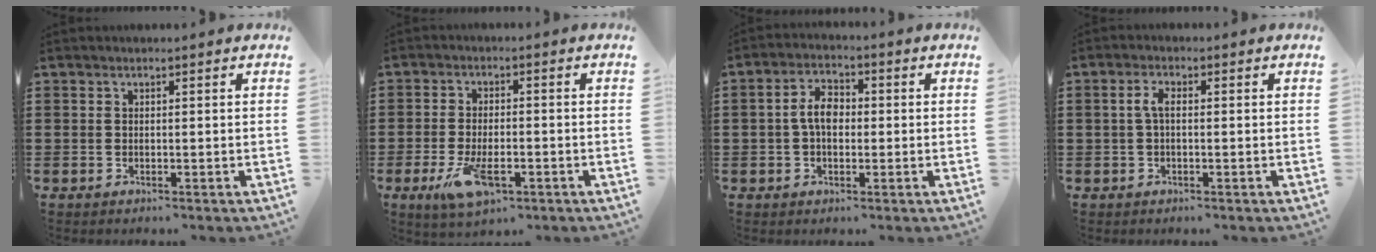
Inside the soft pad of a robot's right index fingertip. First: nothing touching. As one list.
[{"total": 7.0, "force": [-2.8, 2.9, 5.7], "torque": [-0.124, -0.010, -0.049]}, {"total": 4.8, "force": [-0.1, 2.9, 3.9], "torque": [-0.085, 0.008, -0.006]}, {"total": 2.6, "force": [0.0, 0.9, 2.4], "torque": [-0.054, 0.002, -0.003]}]